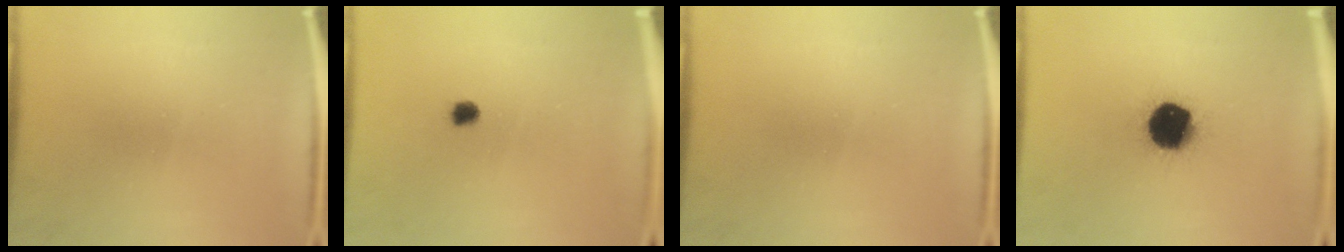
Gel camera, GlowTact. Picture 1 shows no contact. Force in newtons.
{"total": 1.7}
{"total": 0.0}
{"total": 16.1}